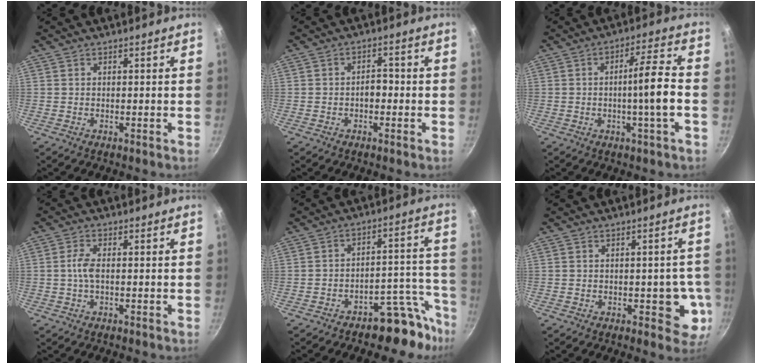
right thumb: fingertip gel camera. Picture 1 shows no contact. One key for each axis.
{"total": 2.9, "fx": -0.8, "fy": 1.8, "fz": 2.1, "tx": -0.013, "ty": 0.017, "tz": -0.014}
{"total": 8.2, "fx": -1.7, "fy": 0.1, "fz": 8.0, "tx": -0.132, "ty": 0.025, "tz": -0.026}
{"total": 3.3, "fx": -0.3, "fy": 1.3, "fz": 3.0, "tx": -0.072, "ty": 0.007, "tz": -0.010}
{"total": 10.8, "fx": -8.6, "fy": 5.1, "fz": 4.2, "tx": 0.015, "ty": 0.106, "tz": -0.121}
{"total": 6.8, "fx": -1.4, "fy": 3.6, "fz": 5.6, "tx": -0.031, "ty": 0.000, "tz": -0.017}